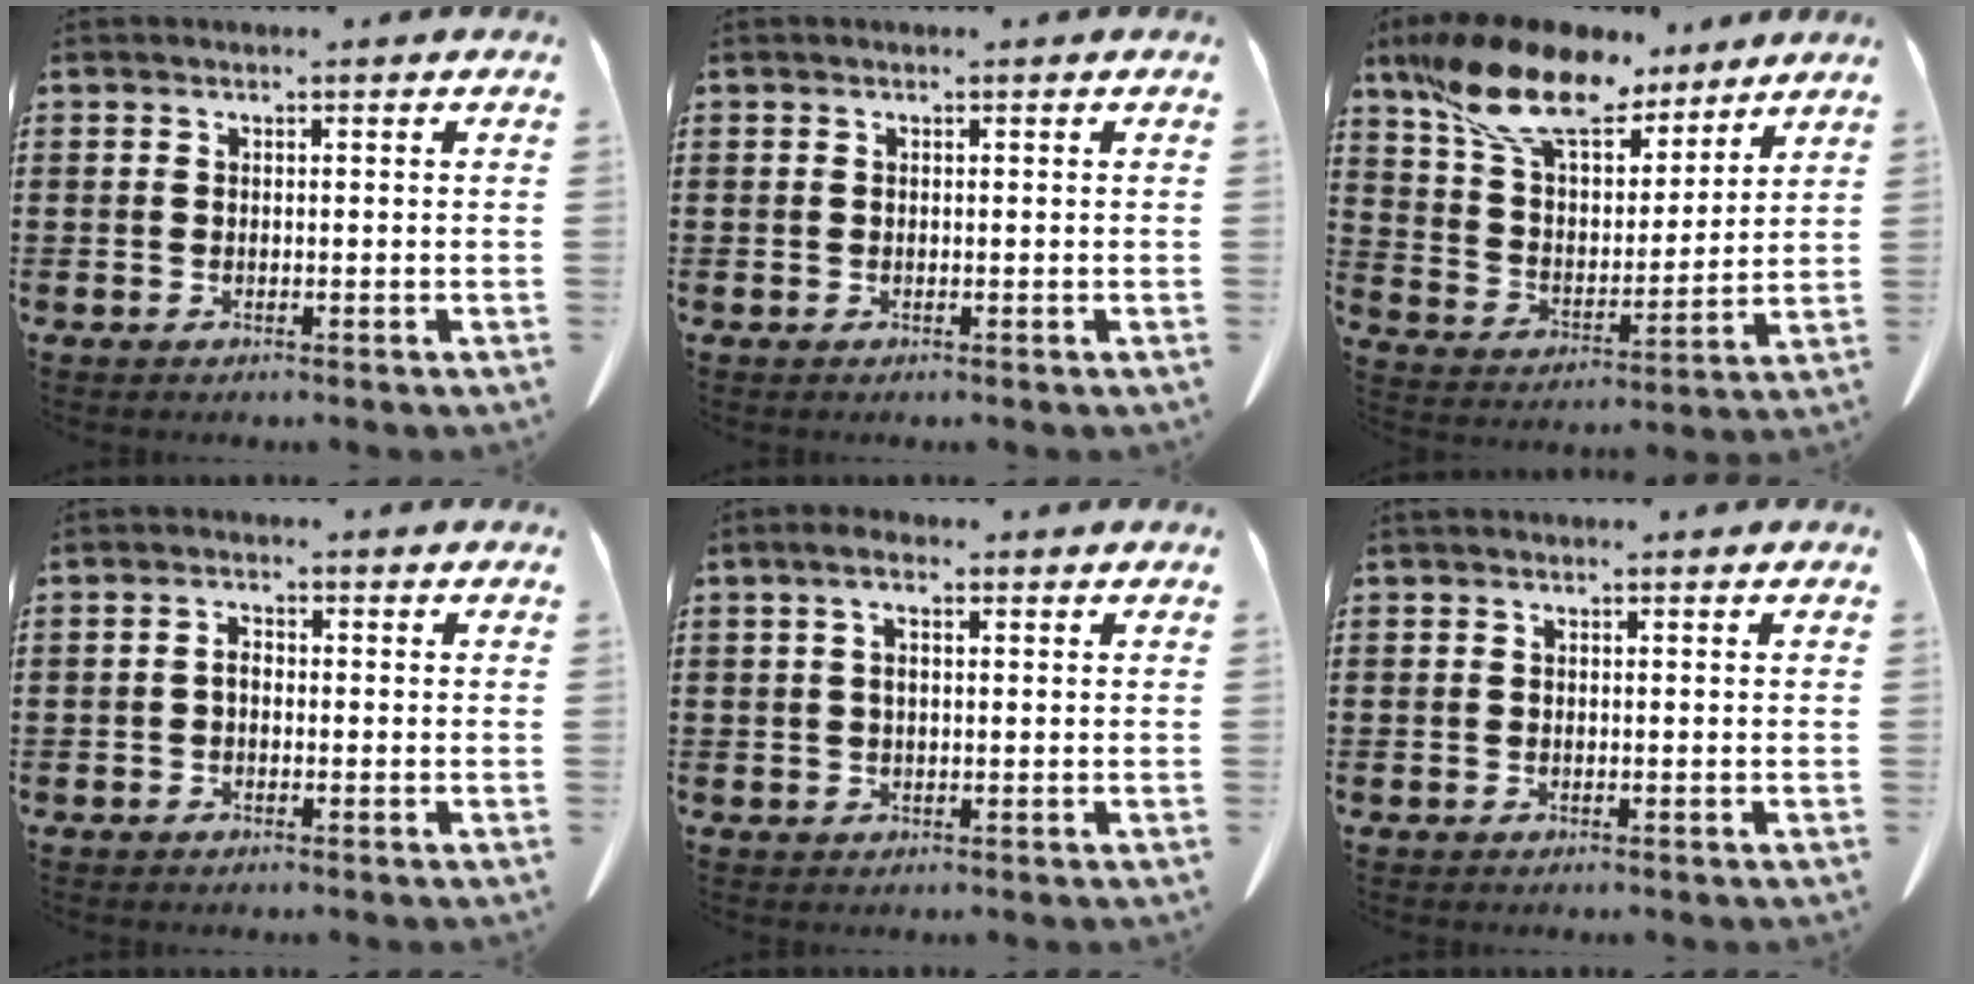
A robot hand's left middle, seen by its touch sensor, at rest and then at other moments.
{"total": 0.0}
{"total": 13.7, "force": [10.8, 4.9, 6.8], "torque": [-0.175, -0.044, 0.196]}
{"total": 1.9, "force": [-0.4, 1.0, 1.5], "torque": [-0.032, 0.000, -0.007]}
{"total": 3.1, "force": [0.8, 1.1, 2.8], "torque": [-0.065, 0.004, 0.010]}
{"total": 0.0}